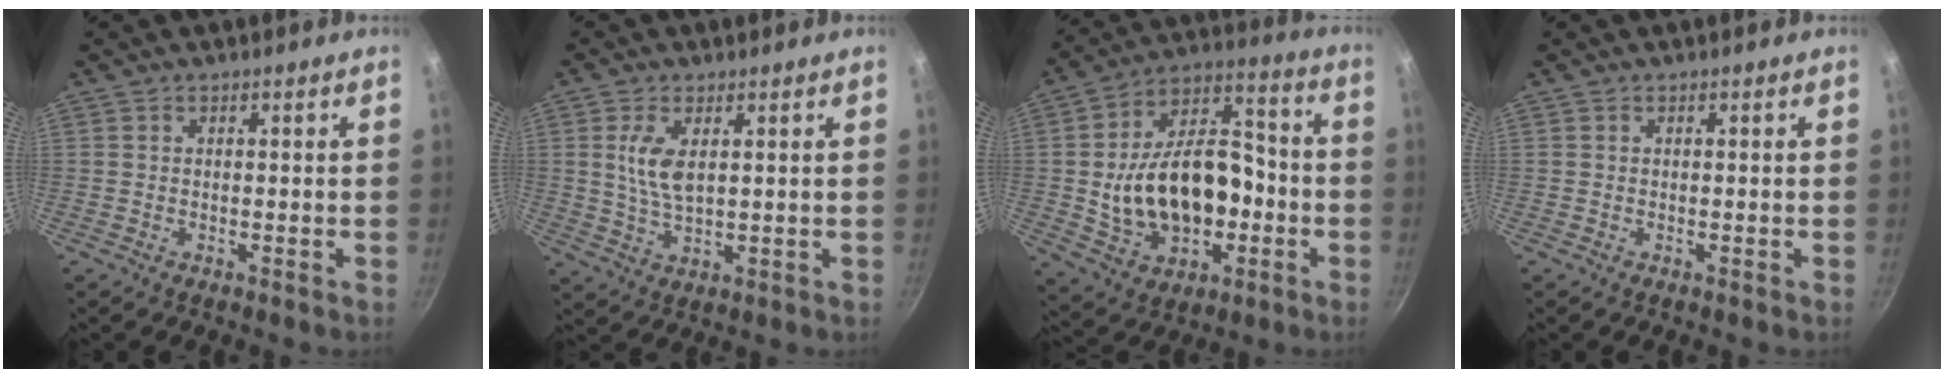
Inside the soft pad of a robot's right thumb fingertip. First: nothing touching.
{"total": 6.6, "force": [1.7, 3.1, 5.5], "torque": [-0.105, -0.011, 0.035]}
{"total": 21.7, "force": [-3.1, 14.2, 16.1], "torque": [-0.247, 0.055, -0.038]}
{"total": 0.0}